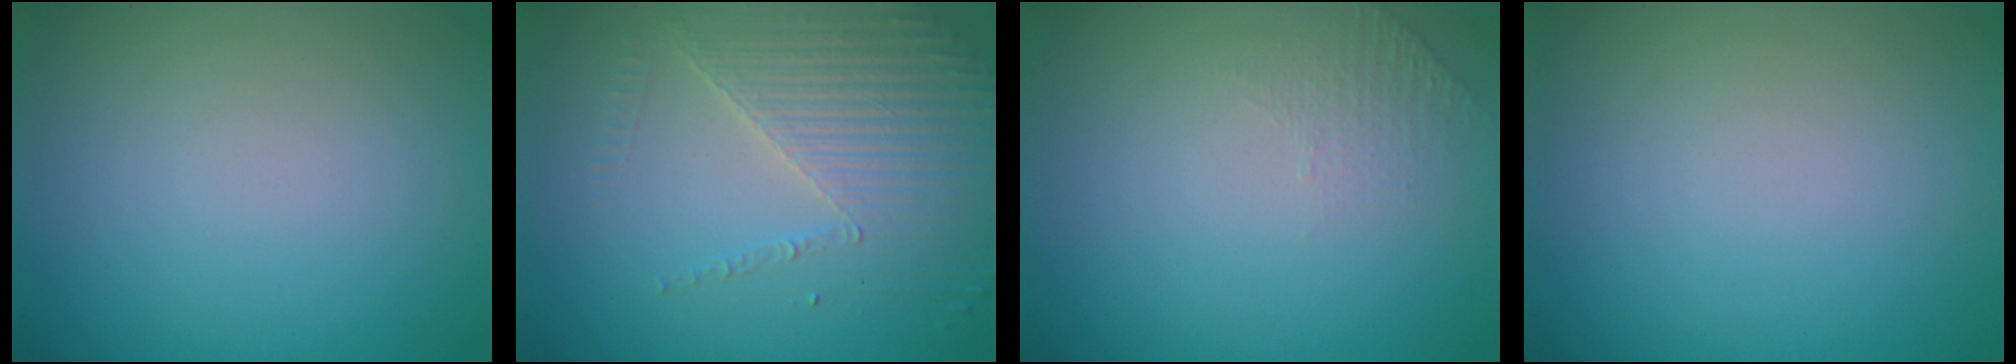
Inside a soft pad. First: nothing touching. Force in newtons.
{"total": 4.0, "press": 3.7, "slide": 1.5}
{"total": 1.0, "press": 0.5, "slide": 0.9}
{"total": 0.0}